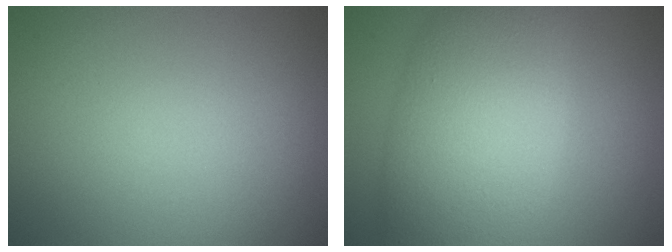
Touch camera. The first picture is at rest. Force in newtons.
{"total": 10.6, "press": 10.5, "slide": 0.4}